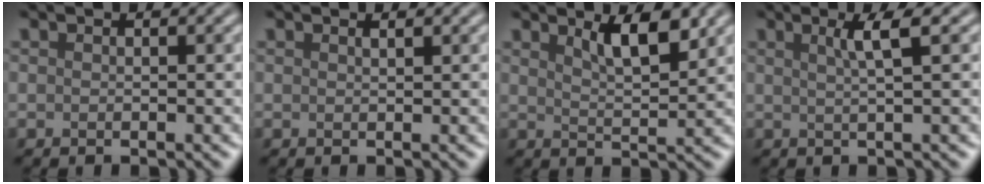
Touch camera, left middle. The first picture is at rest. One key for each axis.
{"total": 0.6, "fx": 0.5, "fy": 0.1, "fz": 0.3, "tx": -0.004, "ty": -0.001, "tz": 0.008}
{"total": 3.8, "fx": 2.3, "fy": 1.0, "fz": 2.8, "tx": -0.045, "ty": -0.002, "tz": 0.040}
{"total": 2.8, "fx": 1.0, "fy": 0.6, "fz": 2.6, "tx": -0.036, "ty": 0.006, "tz": 0.012}